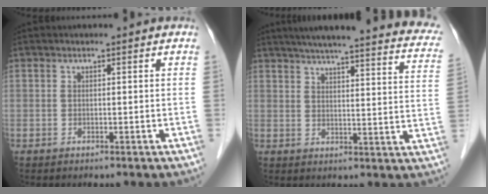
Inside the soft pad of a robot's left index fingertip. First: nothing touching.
{"total": 27.9, "force": [24.1, 3.0, 13.7], "torque": [-0.188, -0.031, 0.279]}